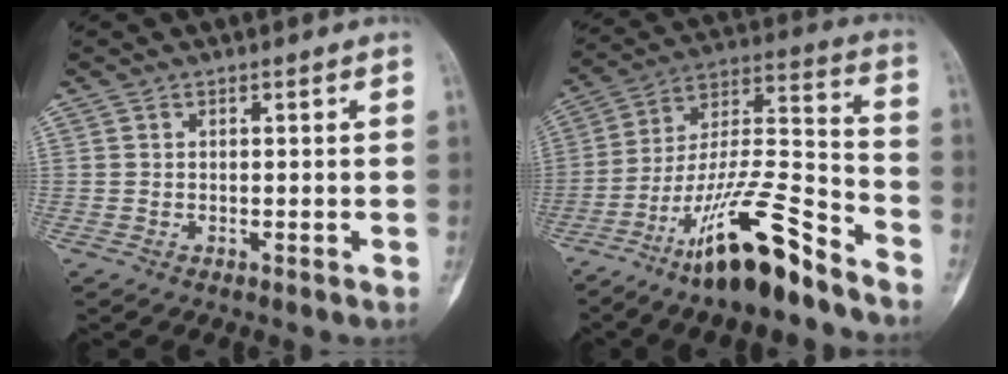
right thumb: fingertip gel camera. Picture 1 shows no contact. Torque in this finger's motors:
{"motor_torque": [0.99, 0.76, 1.74, -1.03, 0.48]}